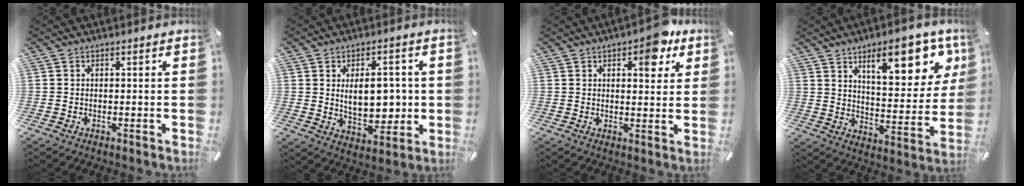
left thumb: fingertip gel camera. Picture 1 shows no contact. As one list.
[{"total": 10.9, "force": [1.2, 6.5, 8.6], "torque": [-0.111, -0.006, 0.017]}, {"total": 7.9, "force": [4.3, 3.9, 5.4], "torque": [-0.044, -0.027, 0.063]}, {"total": 16.9, "force": [9.7, 7.1, 11.8], "torque": [-0.154, -0.050, 0.154]}]